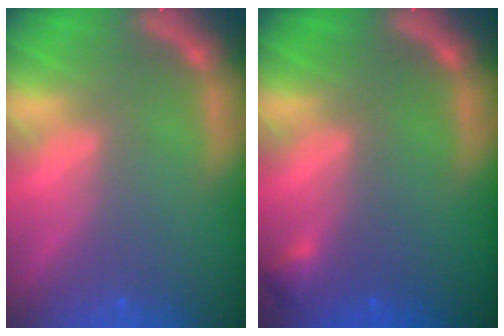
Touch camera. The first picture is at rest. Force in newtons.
{"total": 0.9}